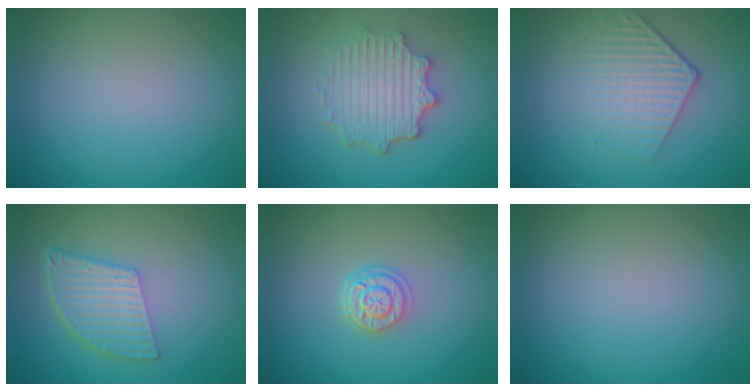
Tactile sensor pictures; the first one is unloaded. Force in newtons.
{"total": 4.4, "press": 3.6, "slide": 2.6}
{"total": 4.3, "press": 3.1, "slide": 3.0}
{"total": 5.1, "press": 3.6, "slide": 3.7}
{"total": 2.6, "press": 2.1, "slide": 1.5}
{"total": 0.0}